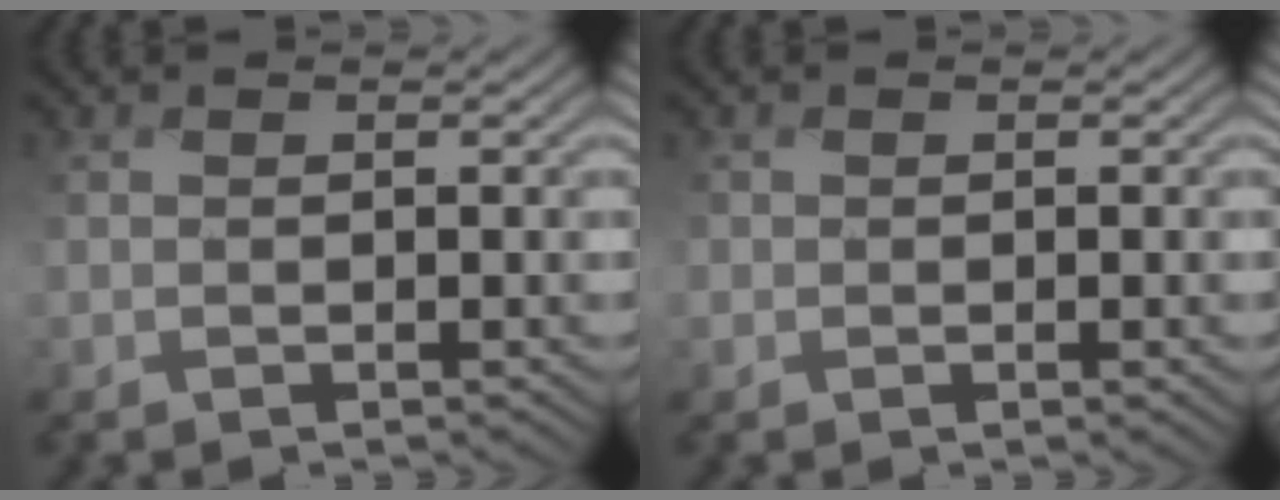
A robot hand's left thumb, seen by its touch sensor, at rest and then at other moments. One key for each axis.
{"total": 1.1, "fx": -0.1, "fy": 0.9, "fz": 0.6, "tx": -0.014, "ty": -0.005, "tz": -0.001}